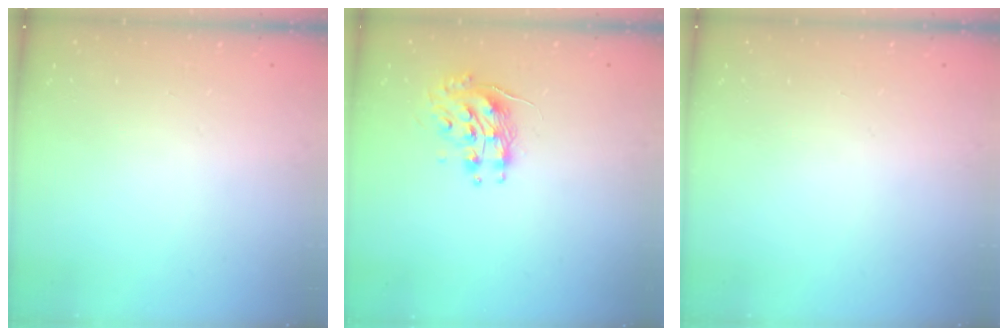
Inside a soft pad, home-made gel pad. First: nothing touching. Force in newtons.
{"total": 9.3, "press": 9.3, "slide": 0.5}
{"total": 0.0}